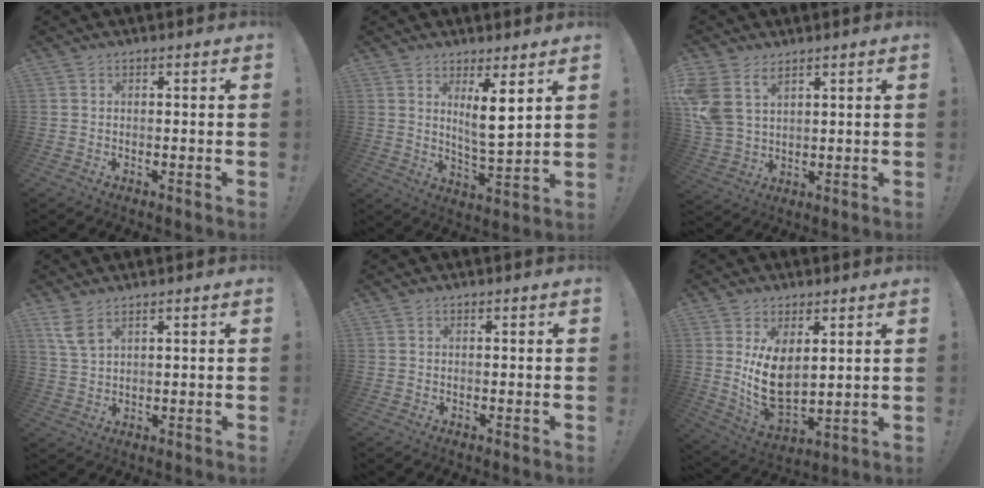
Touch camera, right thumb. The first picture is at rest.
{"total": 8.6, "force": [4.0, 1.3, 7.6], "torque": [-0.114, -0.029, 0.064]}
{"total": 8.7, "force": [4.9, 5.6, 4.6], "torque": [-0.104, -0.020, 0.099]}
{"total": 5.0, "force": [3.3, 1.8, 3.4], "torque": [-0.066, -0.014, 0.062]}
{"total": 0.0}
{"total": 11.0, "force": [3.7, 6.6, 8.1], "torque": [-0.157, -0.039, 0.073]}